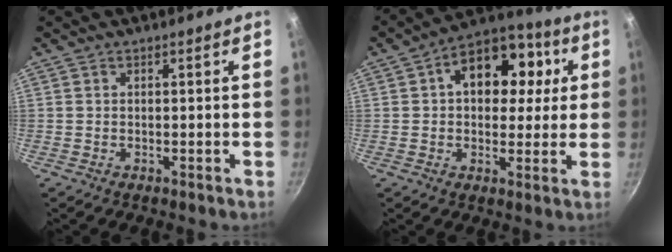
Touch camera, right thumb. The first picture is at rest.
{"total": 15.3, "force": [3.6, 10.7, 10.3], "torque": [-0.112, 0.016, 0.038]}